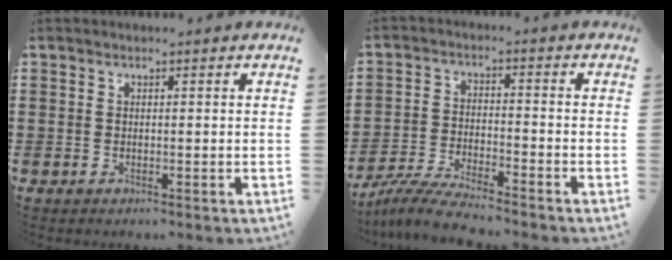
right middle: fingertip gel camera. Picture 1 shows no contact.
{"total": 6.1, "force": [-5.7, 0.1, 2.2], "torque": [-0.053, -0.010, -0.111]}